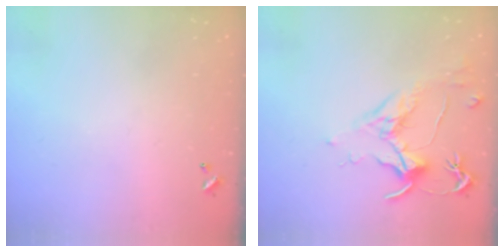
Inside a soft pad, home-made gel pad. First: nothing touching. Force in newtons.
{"total": 1.8, "press": 1.6, "slide": 0.9}